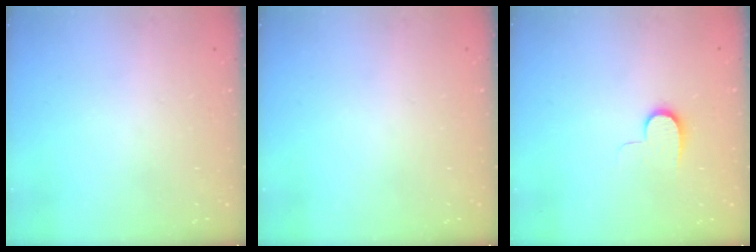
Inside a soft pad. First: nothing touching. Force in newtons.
{"total": 0.0}
{"total": 7.1, "press": 7.1, "slide": 0.7}